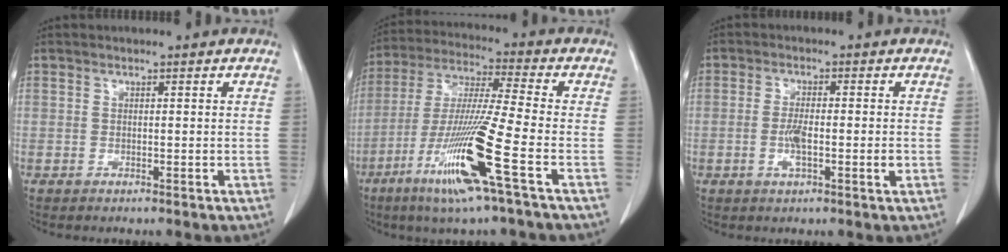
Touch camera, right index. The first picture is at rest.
{"total": 15.5, "force": [-6.8, -1.1, 13.9], "torque": [-0.284, -0.028, -0.130]}
{"total": 4.6, "force": [-1.0, 0.8, 4.4], "torque": [-0.086, -0.005, -0.018]}